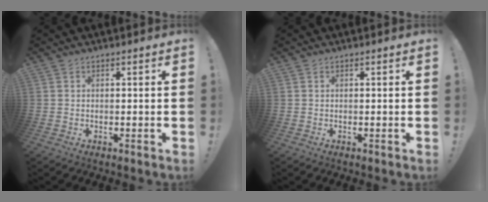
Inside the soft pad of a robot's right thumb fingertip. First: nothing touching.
{"total": 0.0}